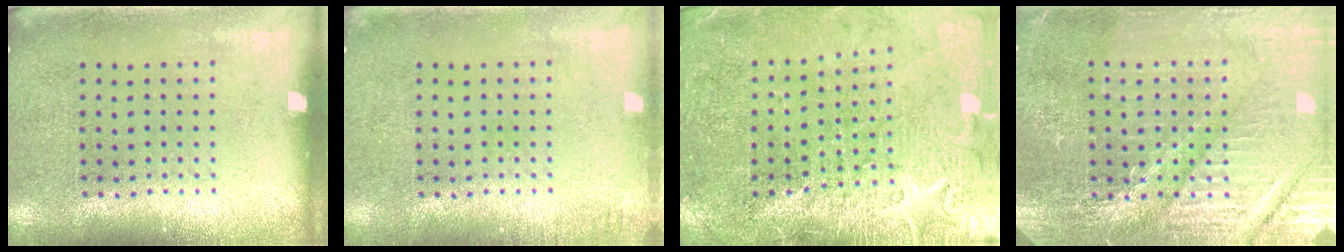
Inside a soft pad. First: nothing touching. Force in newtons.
{"total": 0.9, "press": 0.9, "slide": 0.2}
{"total": 3.1, "press": 3.1, "slide": 0.6}
{"total": 4.3, "press": 4.1, "slide": 1.1}